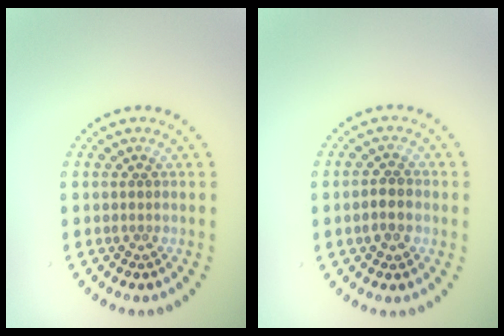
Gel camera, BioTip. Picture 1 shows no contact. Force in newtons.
{"total": 1.7, "press": 1.7, "slide": 0.3}